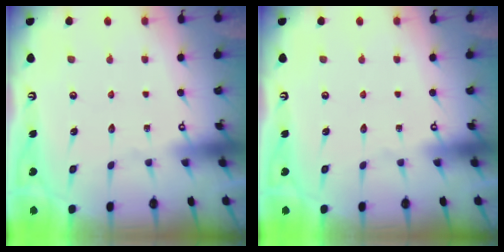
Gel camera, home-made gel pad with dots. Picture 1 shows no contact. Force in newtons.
{"total": 0.0}